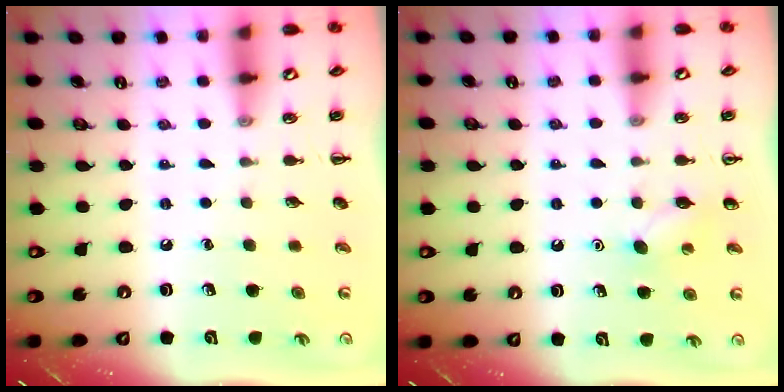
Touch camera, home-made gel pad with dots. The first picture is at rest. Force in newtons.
{"total": 5.5, "press": 5.3, "slide": 1.4}